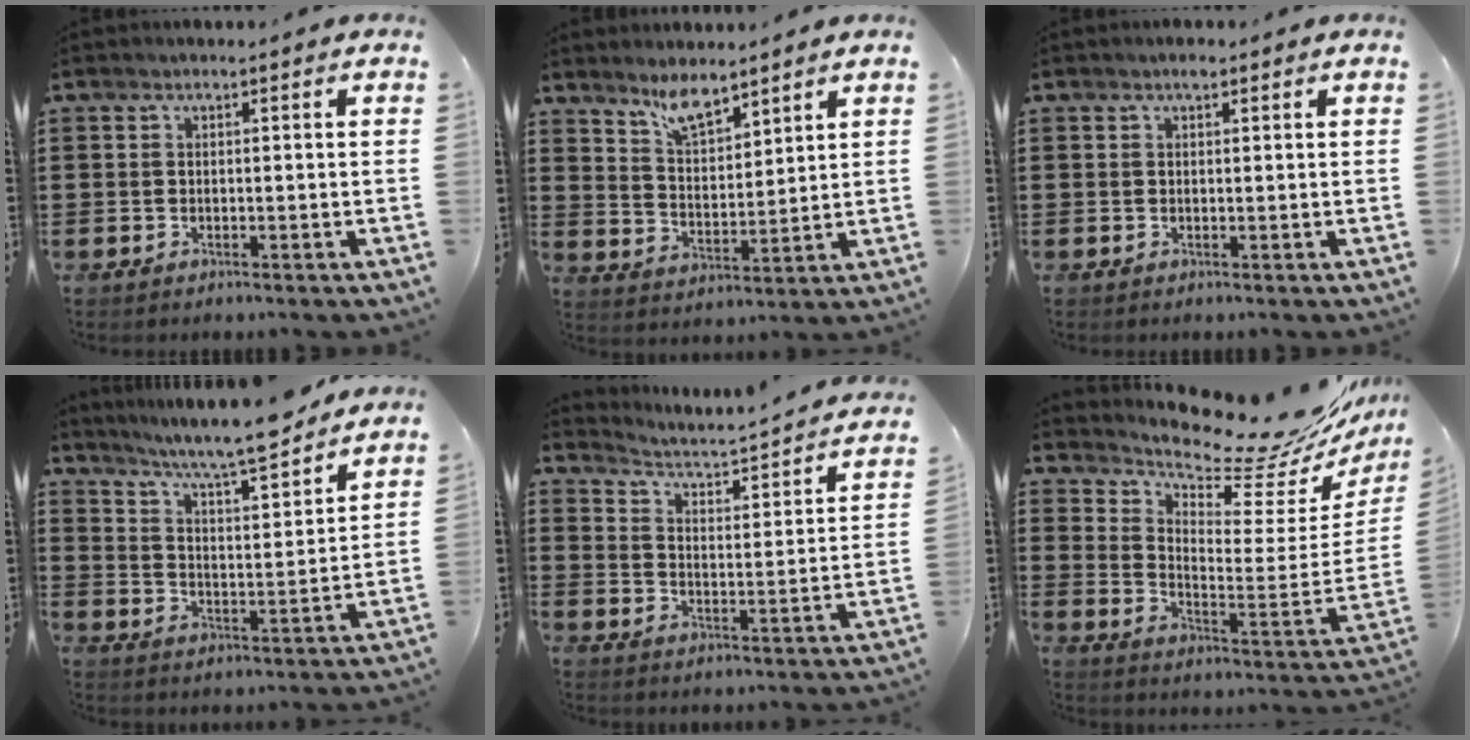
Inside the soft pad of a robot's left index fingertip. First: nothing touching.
{"total": 5.8, "force": [5.1, 1.3, 2.4], "torque": [-0.064, -0.016, 0.092]}
{"total": 1.2, "force": [0.8, 0.5, 0.7], "torque": [-0.015, 0.003, 0.014]}
{"total": 7.3, "force": [6.6, 0.1, 3.0], "torque": [-0.083, -0.045, 0.108]}
{"total": 2.0, "force": [1.9, 0.3, 0.6], "torque": [-0.033, -0.026, 0.017]}
{"total": 11.9, "force": [10.8, 1.7, 4.7], "torque": [-0.097, -0.089, 0.175]}